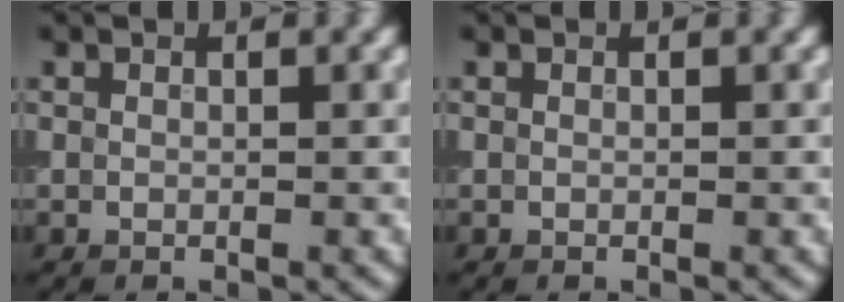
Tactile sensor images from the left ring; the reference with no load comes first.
{"total": 0.0}